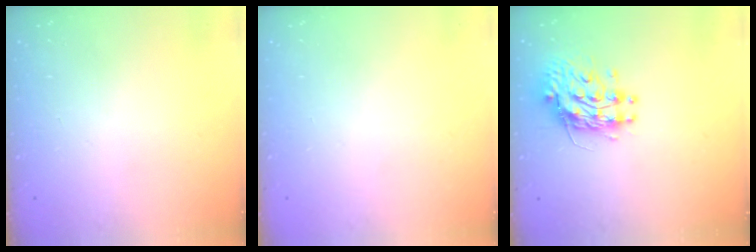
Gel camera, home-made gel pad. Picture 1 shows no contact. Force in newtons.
{"total": 0.0}
{"total": 10.8, "press": 10.7, "slide": 0.9}